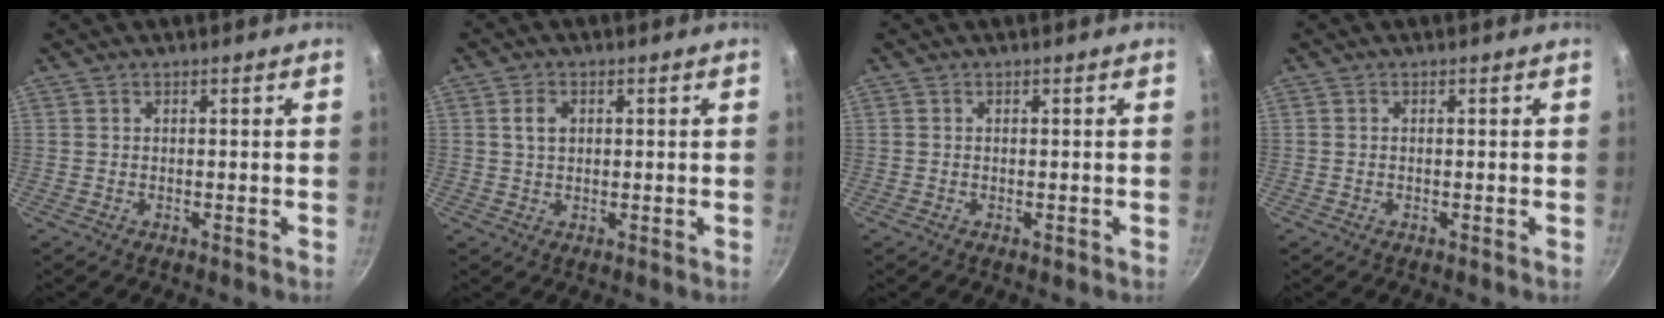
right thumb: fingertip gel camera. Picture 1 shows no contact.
{"total": 3.0, "force": [0.6, 2.2, 1.9], "torque": [-0.025, 0.002, 0.012]}
{"total": 0.6, "force": [-0.3, 0.2, 0.5], "torque": [-0.004, 0.001, -0.004]}
{"total": 0.0}